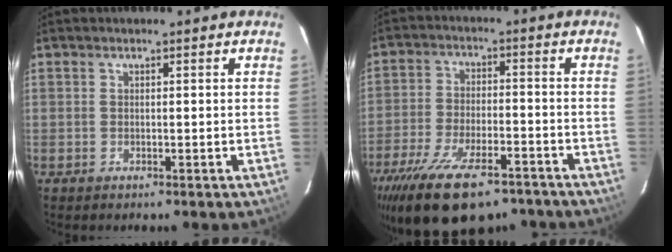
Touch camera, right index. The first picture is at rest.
{"total": 19.9, "force": [-14.1, 7.6, 11.8], "torque": [-0.237, -0.040, -0.223]}